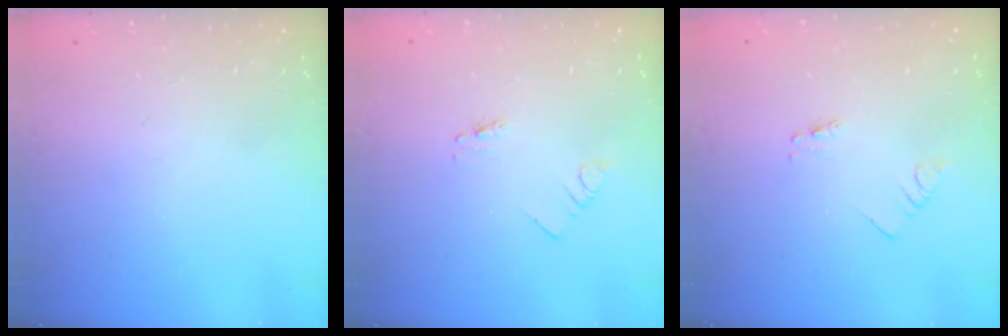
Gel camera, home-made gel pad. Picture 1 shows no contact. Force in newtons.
{"total": 0.0}
{"total": 0.0}